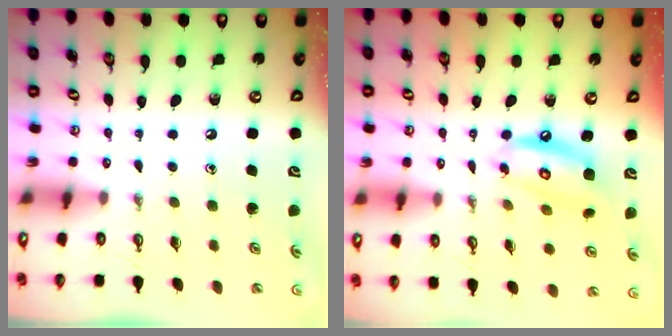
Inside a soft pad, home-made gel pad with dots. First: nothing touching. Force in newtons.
{"total": 10.2, "press": 10.1, "slide": 1.0}